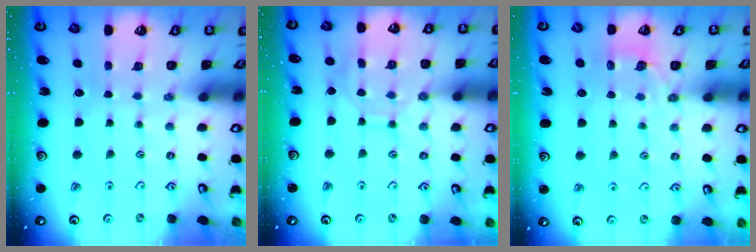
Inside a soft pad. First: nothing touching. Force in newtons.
{"total": 8.6, "press": 8.5, "slide": 0.8}
{"total": 4.2, "press": 3.6, "slide": 2.2}